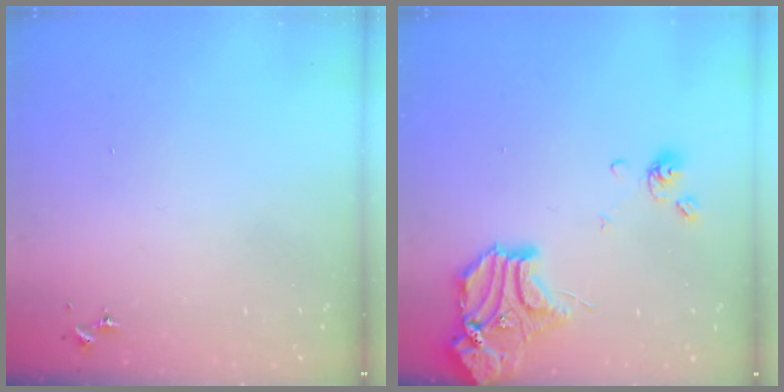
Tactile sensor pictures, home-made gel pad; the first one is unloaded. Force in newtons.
{"total": 16.0, "press": 15.8, "slide": 2.5}